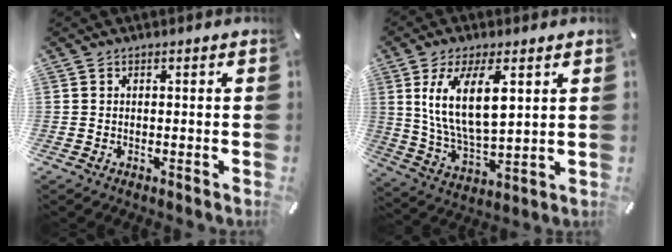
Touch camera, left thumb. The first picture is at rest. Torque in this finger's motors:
{"motor_torque": [1.07, 1.36, 0.99, 0.35, 0.25]}